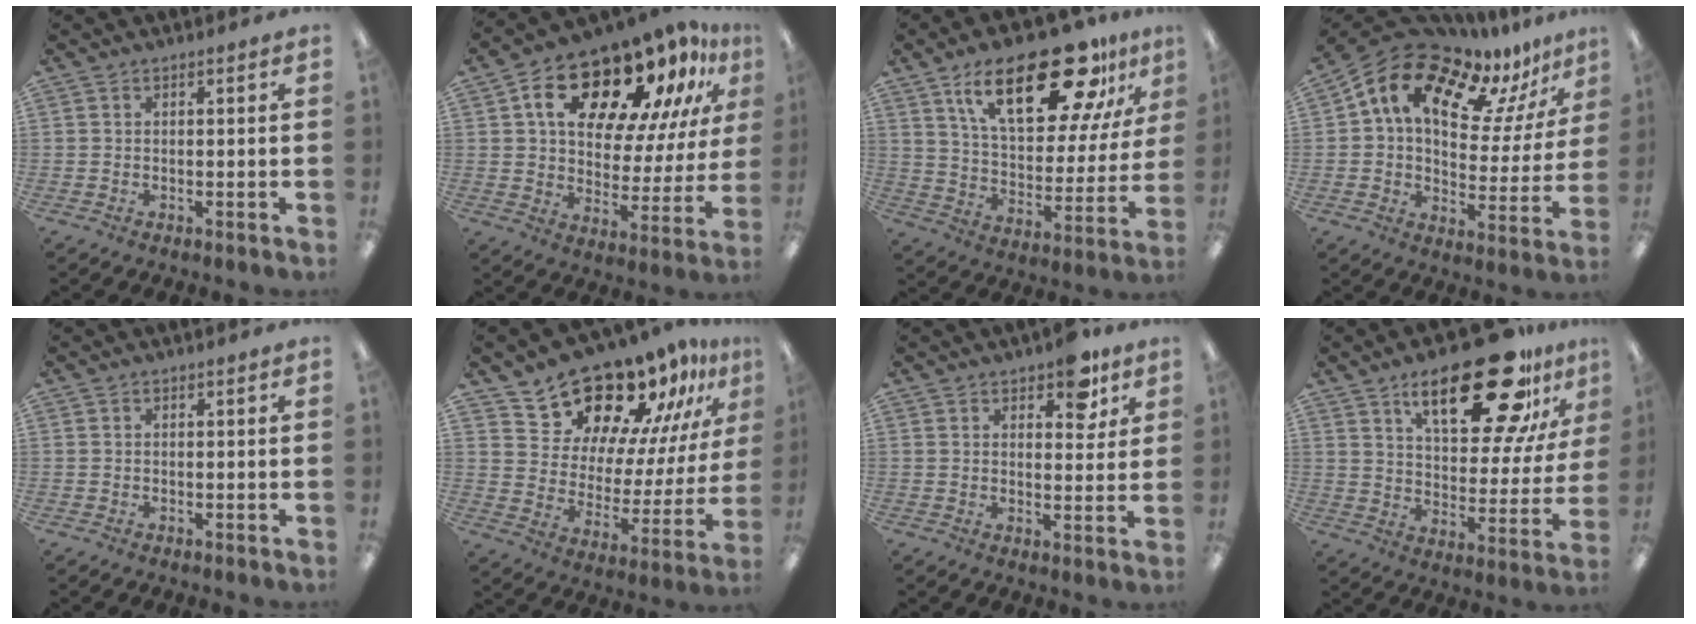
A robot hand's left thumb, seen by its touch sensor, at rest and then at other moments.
{"total": 20.3, "force": [12.8, 10.4, 11.8], "torque": [-0.191, -0.075, 0.217]}
{"total": 26.7, "force": [16.0, 11.1, 18.2], "torque": [-0.281, -0.080, 0.265]}
{"total": 15.1, "force": [10.0, 7.9, 8.2], "torque": [-0.165, -0.070, 0.173]}
{"total": 0.0}
{"total": 19.9, "force": [17.3, 8.0, 5.6], "torque": [-0.104, -0.135, 0.312]}
{"total": 7.4, "force": [5.1, 3.7, 3.9], "torque": [-0.033, -0.024, 0.084]}
{"total": 25.2, "force": [15.7, 9.6, 17.2], "torque": [-0.237, -0.090, 0.253]}